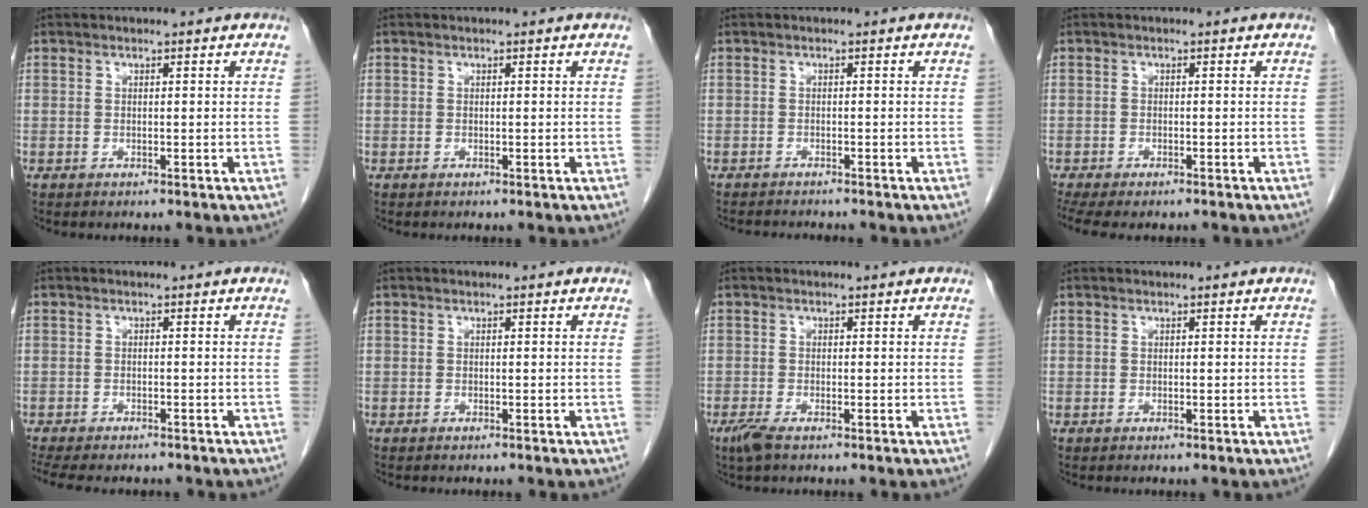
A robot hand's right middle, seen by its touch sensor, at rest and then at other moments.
{"total": 0.0}
{"total": 3.7, "force": [-3.6, 0.0, 1.1], "torque": [-0.009, -0.010, -0.053]}
{"total": 7.6, "force": [-5.8, 2.8, 3.9], "torque": [-0.076, -0.002, -0.086]}
{"total": 10.3, "force": [-8.9, 3.1, 4.3], "torque": [-0.084, -0.008, -0.119]}
{"total": 0.0}
{"total": 2.1, "force": [-1.4, 0.4, 1.5], "torque": [-0.038, -0.007, -0.029]}
{"total": 0.0}